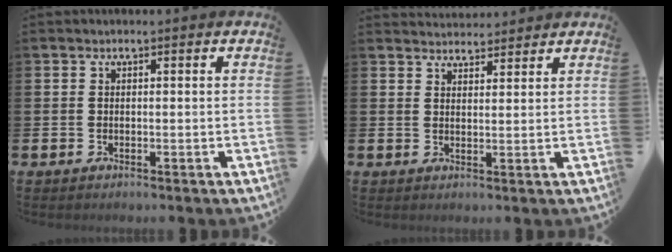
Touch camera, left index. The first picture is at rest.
{"total": 3.2, "force": [3.1, 0.6, -0.2], "torque": [0.010, -0.020, 0.054]}